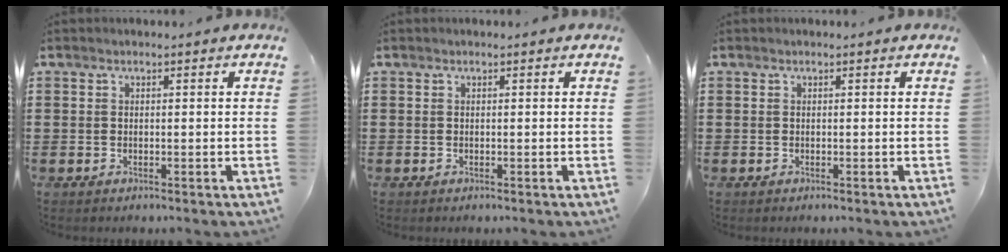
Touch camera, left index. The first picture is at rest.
{"total": 0.0}
{"total": 0.0}